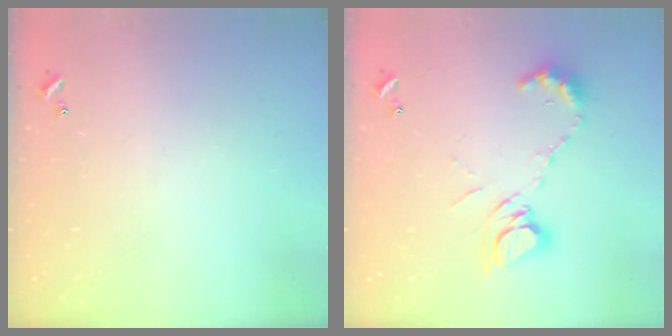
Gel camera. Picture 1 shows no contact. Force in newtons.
{"total": 9.5, "press": 9.5, "slide": 0.4}